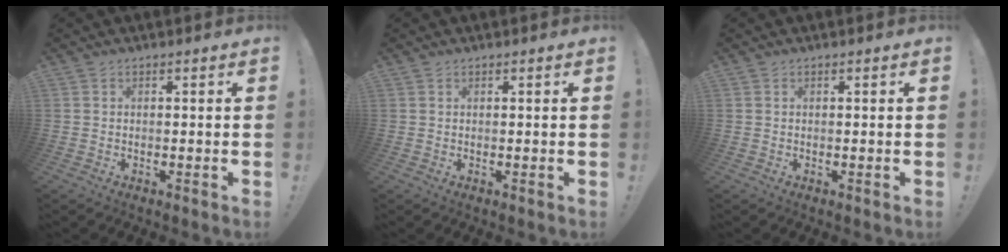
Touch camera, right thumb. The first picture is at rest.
{"total": 0.0}
{"total": 0.0}